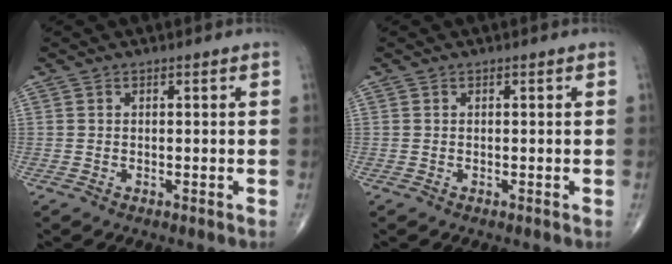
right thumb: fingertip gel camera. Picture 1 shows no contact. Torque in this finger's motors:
{"motor_torque": [-0.05, -0.04, -0.02, 0.03, -0.01]}